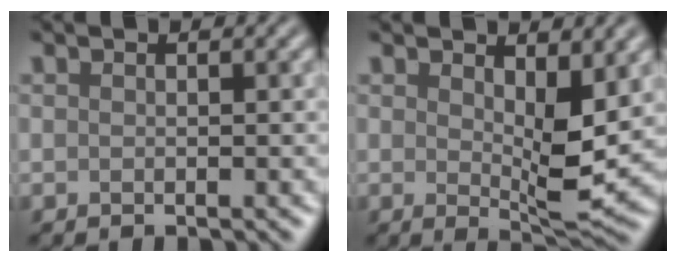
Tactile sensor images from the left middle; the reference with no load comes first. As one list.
[{"total": 4.6, "force": [1.2, 1.5, 4.1], "torque": [-0.065, -0.012, 0.023]}]